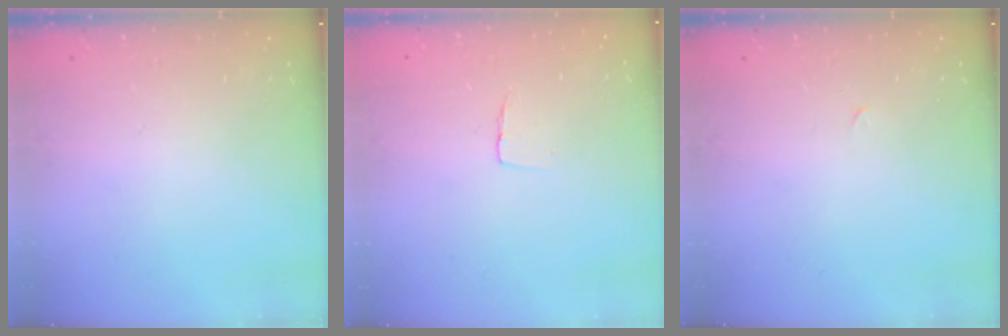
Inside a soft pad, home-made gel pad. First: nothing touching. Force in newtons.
{"total": 3.9, "press": 3.9, "slide": 0.3}
{"total": 0.0}